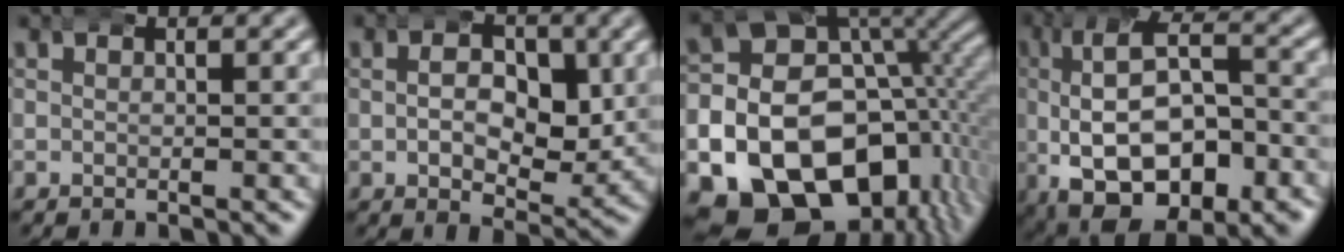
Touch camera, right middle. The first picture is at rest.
{"total": 5.7, "force": [0.3, 3.3, 4.6], "torque": [-0.057, -0.005, -0.002]}
{"total": 22.1, "force": [-5.4, 18.2, 11.4], "torque": [-0.244, -0.084, -0.081]}
{"total": 13.2, "force": [-2.5, 8.5, 9.8], "torque": [-0.181, -0.039, -0.021]}